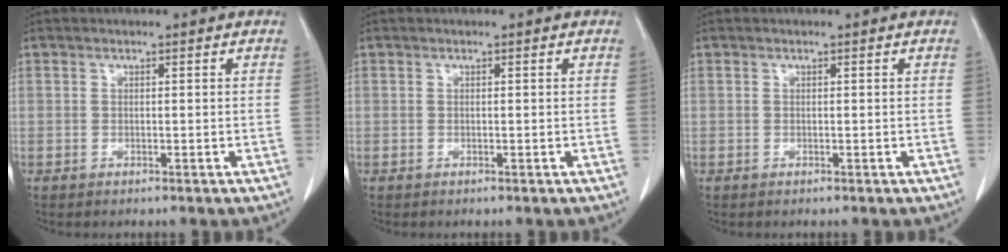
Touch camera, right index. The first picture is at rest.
{"total": 0.0}
{"total": 0.0}